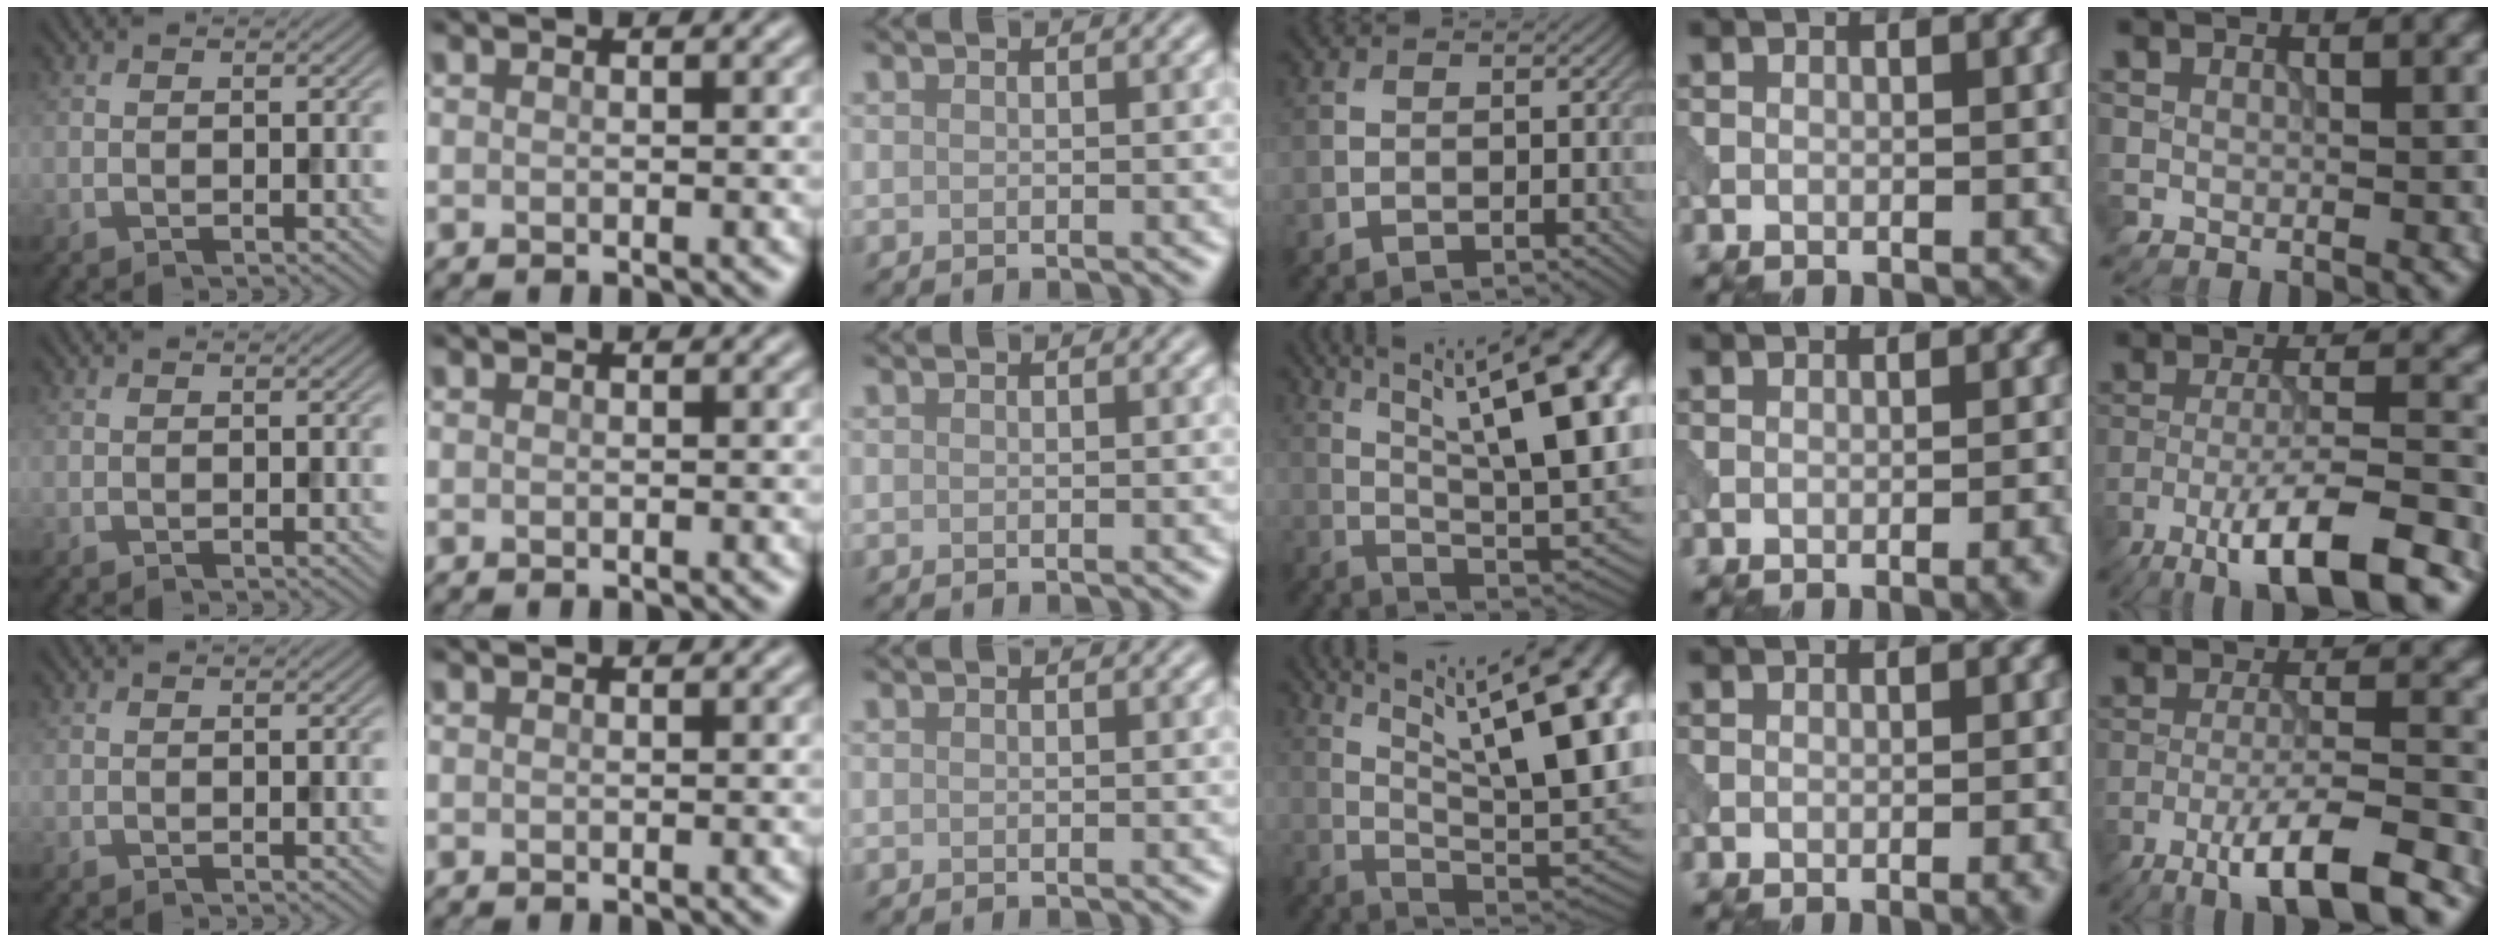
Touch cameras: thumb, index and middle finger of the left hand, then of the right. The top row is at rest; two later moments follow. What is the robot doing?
{"motion": "pour", "object": "beaker"}